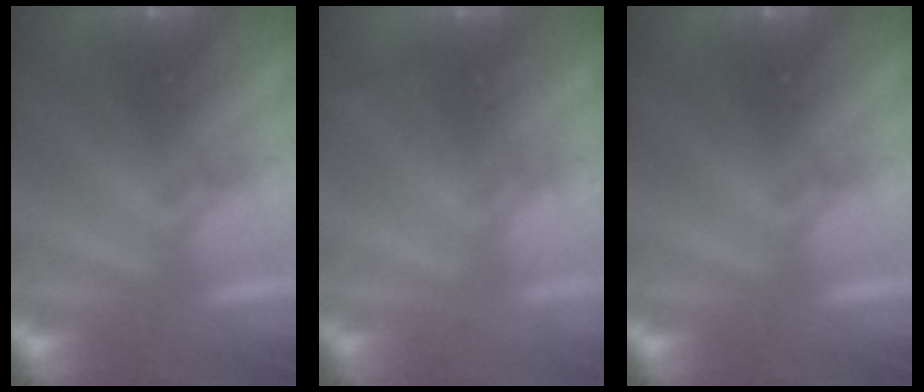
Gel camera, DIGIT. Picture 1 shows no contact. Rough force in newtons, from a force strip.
{"total": 2.0}
{"total": 0.0}